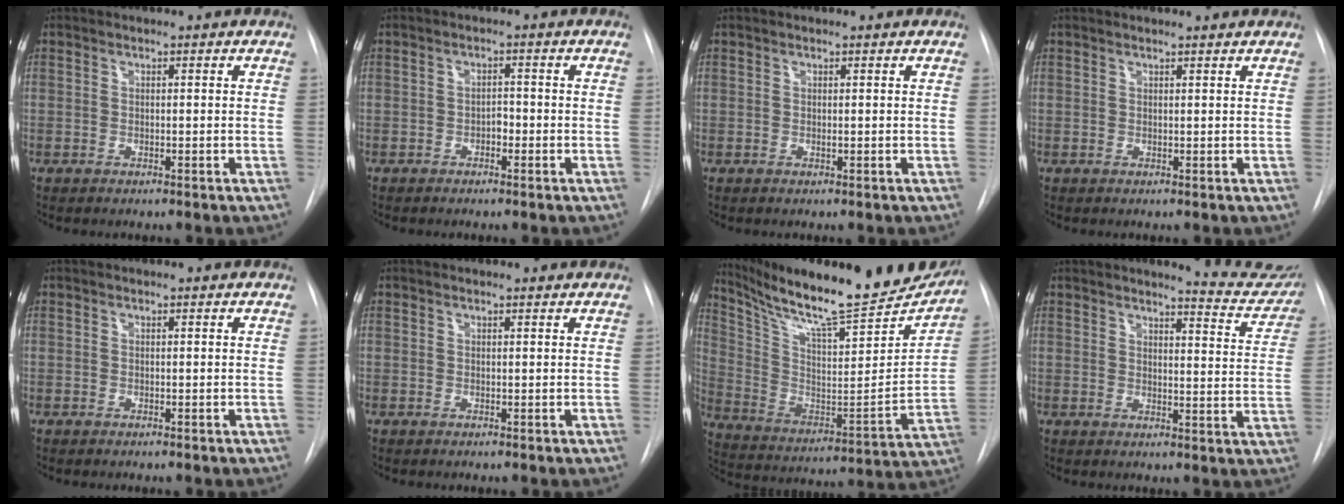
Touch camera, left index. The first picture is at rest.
{"total": 1.4, "force": [-0.7, 0.8, 1.0], "torque": [-0.011, 0.005, -0.014]}
{"total": 0.0}
{"total": 2.1, "force": [2.0, -0.1, 0.4], "torque": [-0.009, 0.005, 0.023]}
{"total": 0.0}
{"total": 1.2, "force": [1.2, 0.2, 0.2], "torque": [-0.009, 0.009, 0.014]}
{"total": 27.2, "force": [23.7, 4.1, 12.7], "torque": [-0.218, -0.056, 0.348]}
{"total": 10.1, "force": [9.9, 0.9, 1.9], "torque": [-0.006, -0.055, 0.096]}